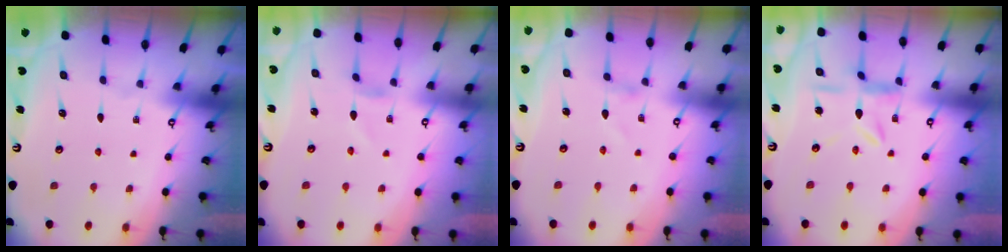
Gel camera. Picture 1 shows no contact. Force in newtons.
{"total": 1.1, "press": 1.0, "slide": 0.3}
{"total": 1.3, "press": 1.3, "slide": 0.1}
{"total": 6.0, "press": 6.0, "slide": 0.6}